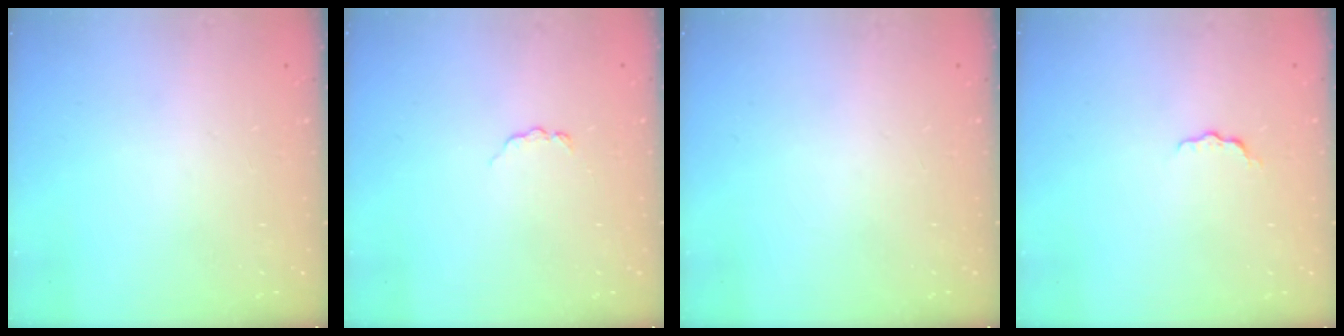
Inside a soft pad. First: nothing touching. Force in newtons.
{"total": 2.9, "press": 2.9, "slide": 0.4}
{"total": 0.0}
{"total": 3.1, "press": 3.1, "slide": 0.2}